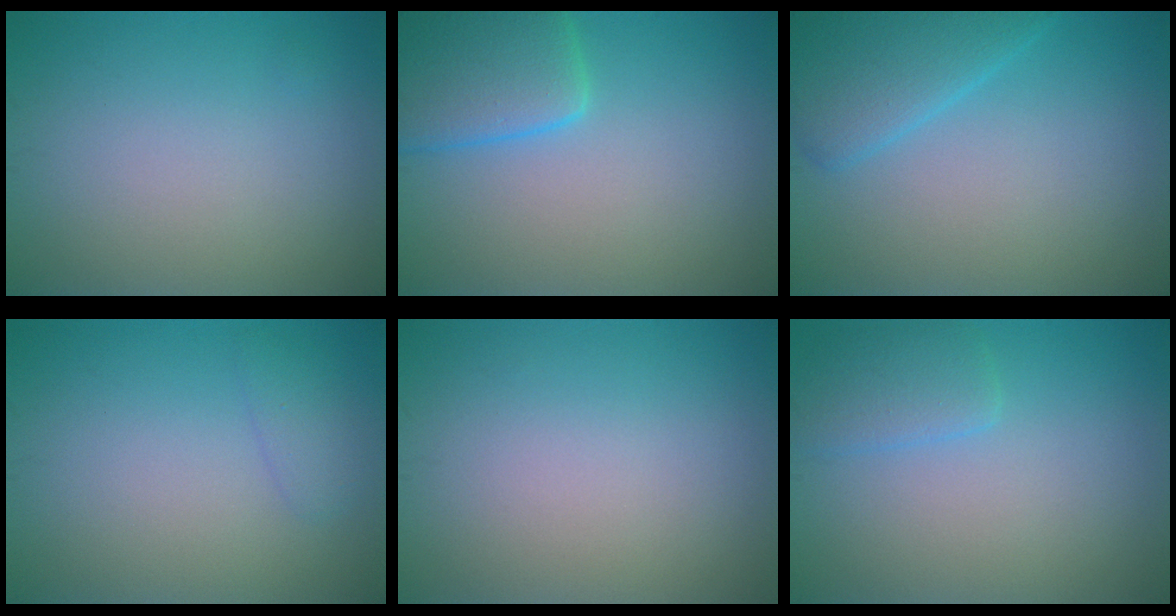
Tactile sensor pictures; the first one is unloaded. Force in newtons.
{"total": 5.6, "press": 5.6, "slide": 0.4}
{"total": 4.1, "press": 4.0, "slide": 0.2}
{"total": 1.3, "press": 1.3, "slide": 0.1}
{"total": 0.0}
{"total": 2.4, "press": 2.3, "slide": 0.2}